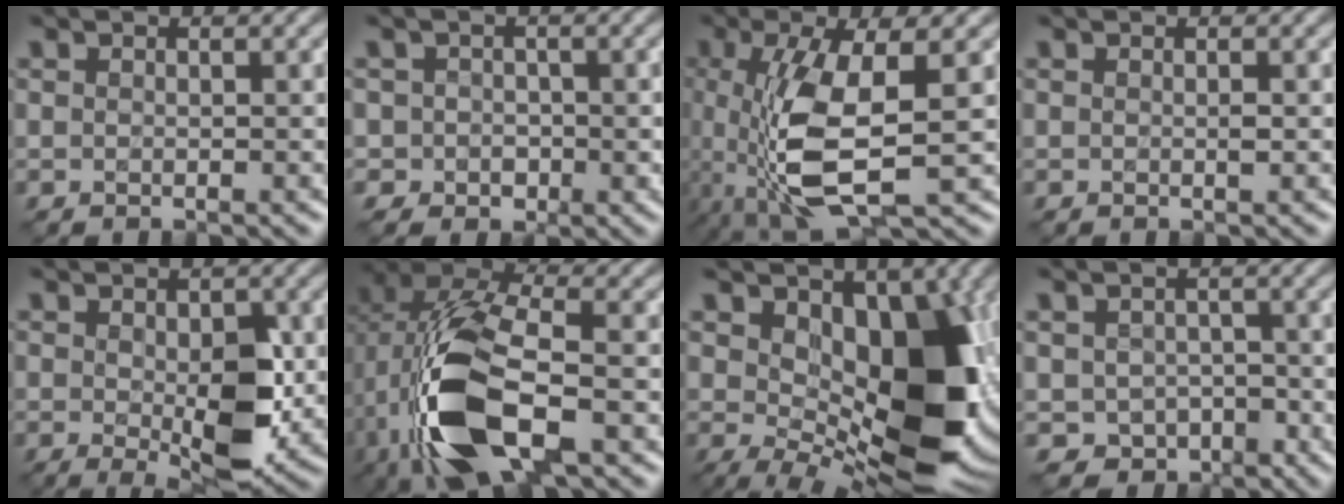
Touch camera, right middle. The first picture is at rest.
{"total": 2.5, "force": [-0.5, 2.4, 0.8], "torque": [0.002, 0.001, -0.018]}
{"total": 7.1, "force": [-0.8, 1.7, 6.8], "torque": [-0.156, -0.008, -0.012]}
{"total": 0.6, "force": [0.0, 0.0, 0.6], "torque": [-0.013, 0.001, 0.003]}
{"total": 5.4, "force": [-0.4, 2.5, 4.8], "torque": [-0.086, -0.006, -0.001]}
{"total": 13.2, "force": [-3.9, 6.7, 10.7], "torque": [-0.239, -0.014, -0.072]}
{"total": 12.6, "force": [1.8, 6.5, 10.7], "torque": [-0.143, -0.012, 0.027]}
{"total": 4.4, "force": [-2.4, 3.3, 1.6], "torque": [-0.017, 0.003, -0.047]}